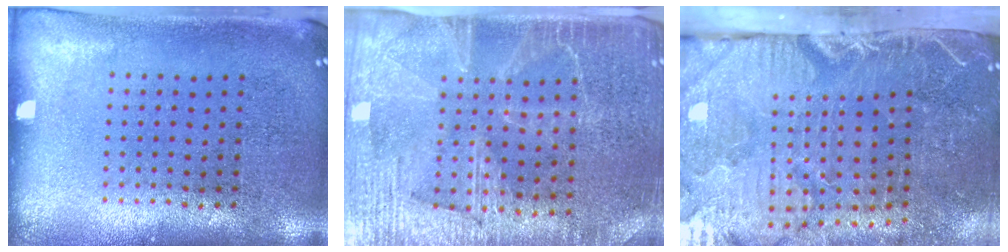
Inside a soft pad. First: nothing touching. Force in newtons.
{"total": 4.0, "press": 3.6, "slide": 1.6}
{"total": 5.4, "press": 4.4, "slide": 3.2}